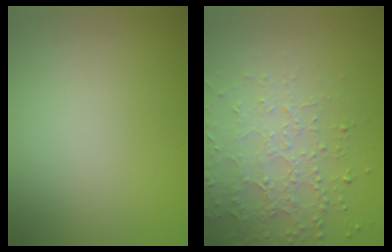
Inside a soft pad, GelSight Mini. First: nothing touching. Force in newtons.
{"total": 3.9, "press": 3.0, "slide": 2.5}